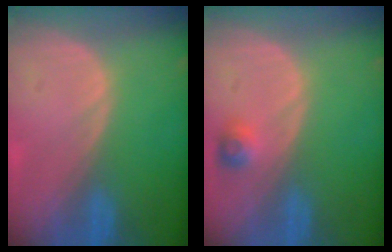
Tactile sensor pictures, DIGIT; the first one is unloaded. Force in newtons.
{"total": 2.4, "press": 2.2, "slide": 0.9}